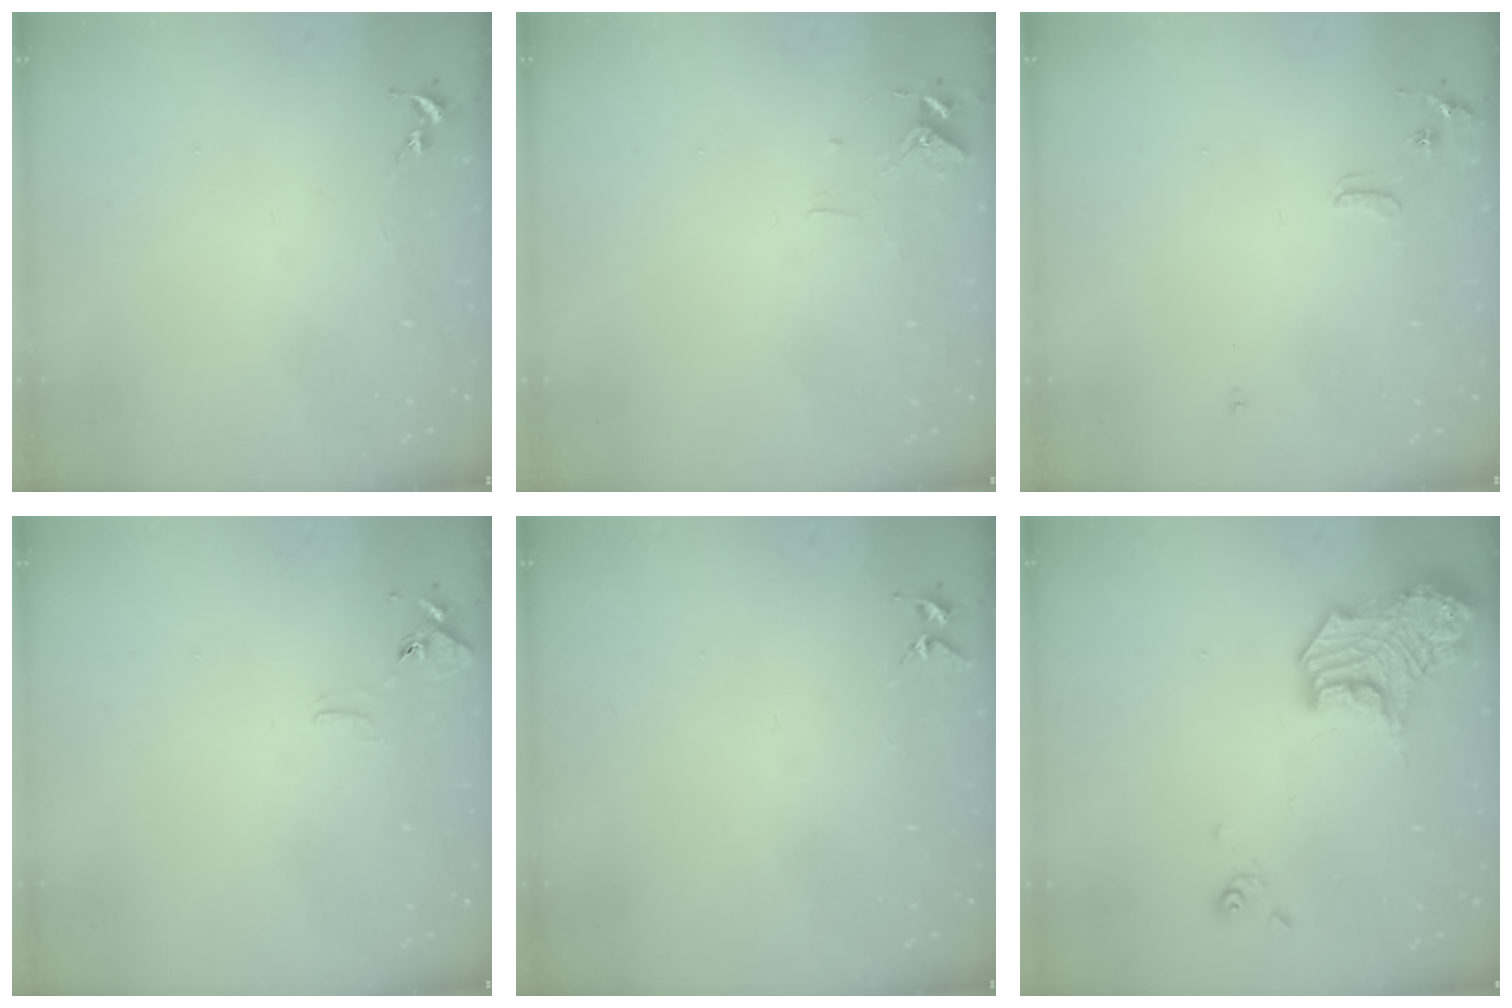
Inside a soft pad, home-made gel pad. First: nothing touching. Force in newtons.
{"total": 6.2, "press": 6.2, "slide": 0.5}
{"total": 6.1, "press": 6.0, "slide": 0.9}
{"total": 6.2, "press": 6.1, "slide": 0.6}
{"total": 5.0, "press": 4.9, "slide": 0.5}
{"total": 17.0, "press": 16.9, "slide": 1.4}